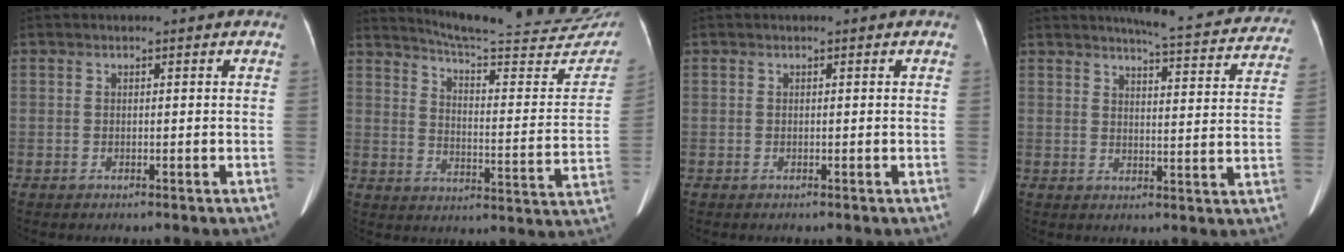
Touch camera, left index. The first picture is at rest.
{"total": 24.9, "force": [23.0, 1.9, 9.4], "torque": [-0.129, -0.088, 0.281]}
{"total": 0.0}
{"total": 16.5, "force": [15.3, 2.2, 5.8], "torque": [-0.058, -0.038, 0.164]}